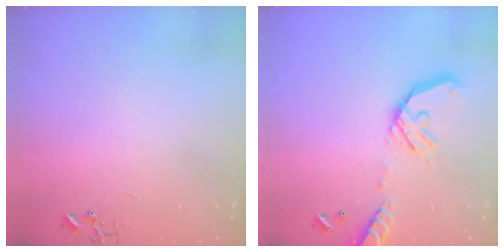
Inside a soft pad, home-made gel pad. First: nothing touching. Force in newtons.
{"total": 15.4, "press": 15.1, "slide": 2.8}